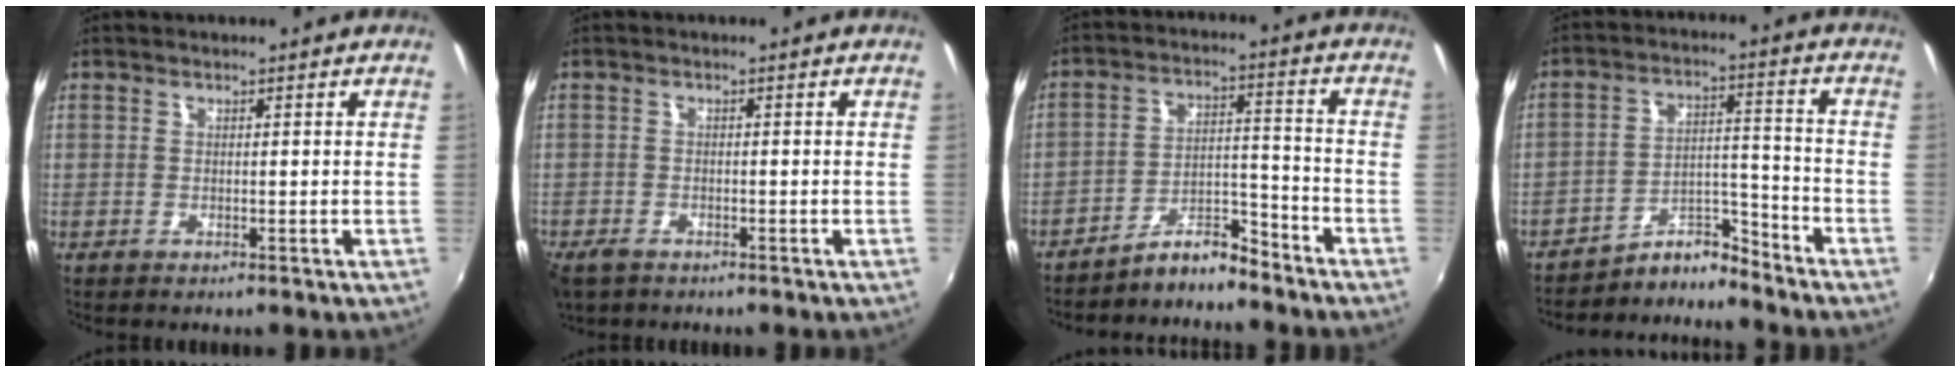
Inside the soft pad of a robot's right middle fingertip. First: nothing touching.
{"total": 3.3, "force": [-2.4, 1.7, 1.5], "torque": [-0.039, -0.013, -0.045]}
{"total": 6.6, "force": [-6.3, 0.9, 1.6], "torque": [-0.032, 0.025, -0.111]}
{"total": 6.2, "force": [-6.2, 0.0, -0.3], "torque": [0.003, 0.032, -0.114]}